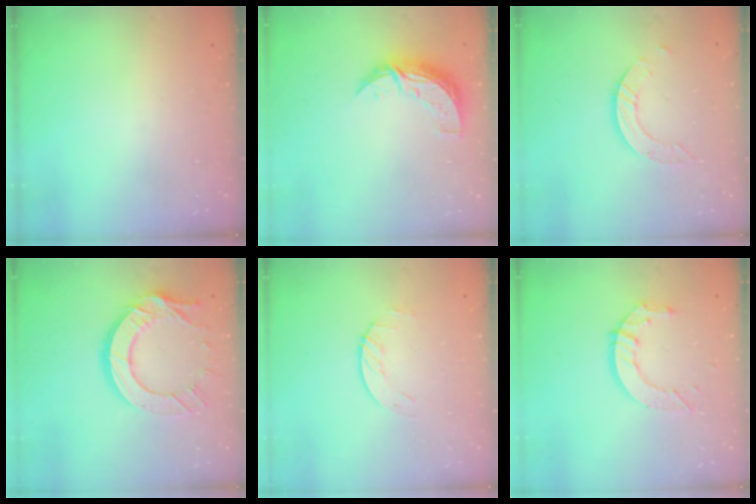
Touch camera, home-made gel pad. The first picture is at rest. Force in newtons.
{"total": 8.8, "press": 8.8, "slide": 0.4}
{"total": 5.8, "press": 5.8, "slide": 0.1}
{"total": 14.7, "press": 14.6, "slide": 1.2}
{"total": 1.7, "press": 1.7, "slide": 0.2}
{"total": 8.9, "press": 8.9, "slide": 0.7}